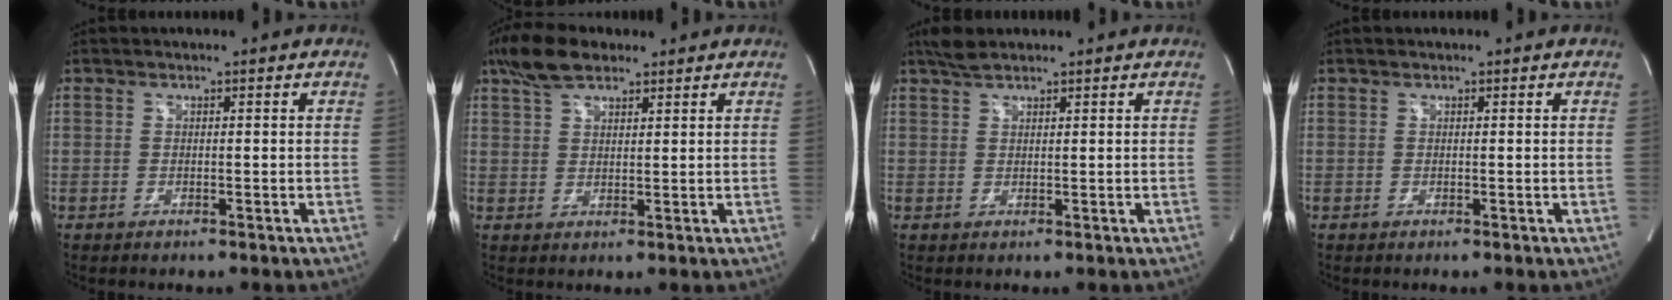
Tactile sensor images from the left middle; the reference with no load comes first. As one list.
[{"total": 6.8, "force": [5.0, 2.6, 3.8], "torque": [-0.081, 0.023, 0.095]}, {"total": 2.7, "force": [2.3, 0.6, 1.2], "torque": [-0.030, 0.014, 0.048]}, {"total": 0.0}]